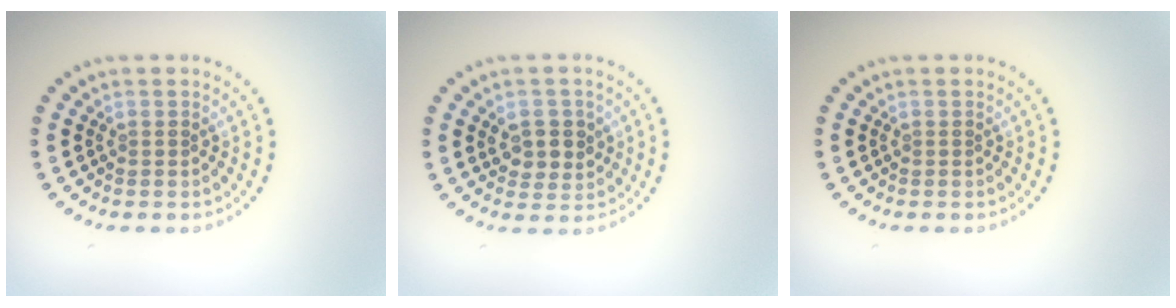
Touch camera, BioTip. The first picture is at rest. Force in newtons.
{"total": 2.9, "press": 2.8, "slide": 0.8}
{"total": 0.0}